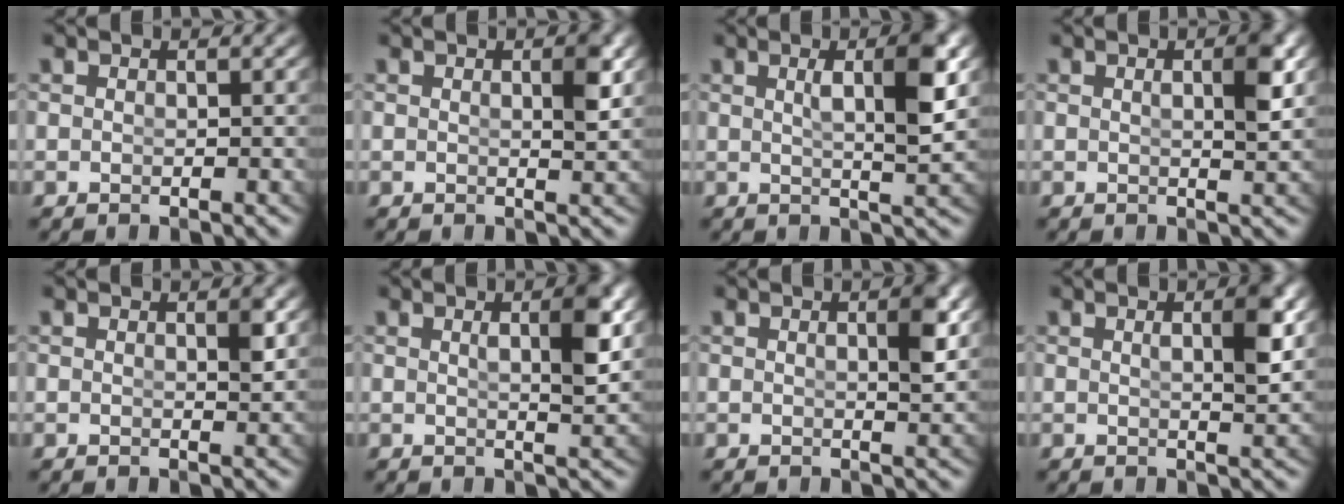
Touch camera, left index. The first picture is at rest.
{"total": 1.7, "force": [0.4, -0.1, 1.7], "torque": [-0.025, -0.010, 0.010]}
{"total": 4.3, "force": [0.9, 0.0, 4.2], "torque": [-0.064, -0.008, 0.023]}
{"total": 2.5, "force": [0.5, 0.0, 2.4], "torque": [-0.037, -0.009, 0.013]}
{"total": 1.0, "force": [0.3, -0.1, 0.9], "torque": [-0.012, -0.008, 0.007]}
{"total": 3.1, "force": [0.7, -0.2, 3.0], "torque": [-0.045, -0.010, 0.017]}
{"total": 2.1, "force": [0.4, 0.0, 2.1], "torque": [-0.032, -0.010, 0.010]}
{"total": 2.8, "force": [0.5, -0.1, 2.7], "torque": [-0.041, -0.009, 0.015]}